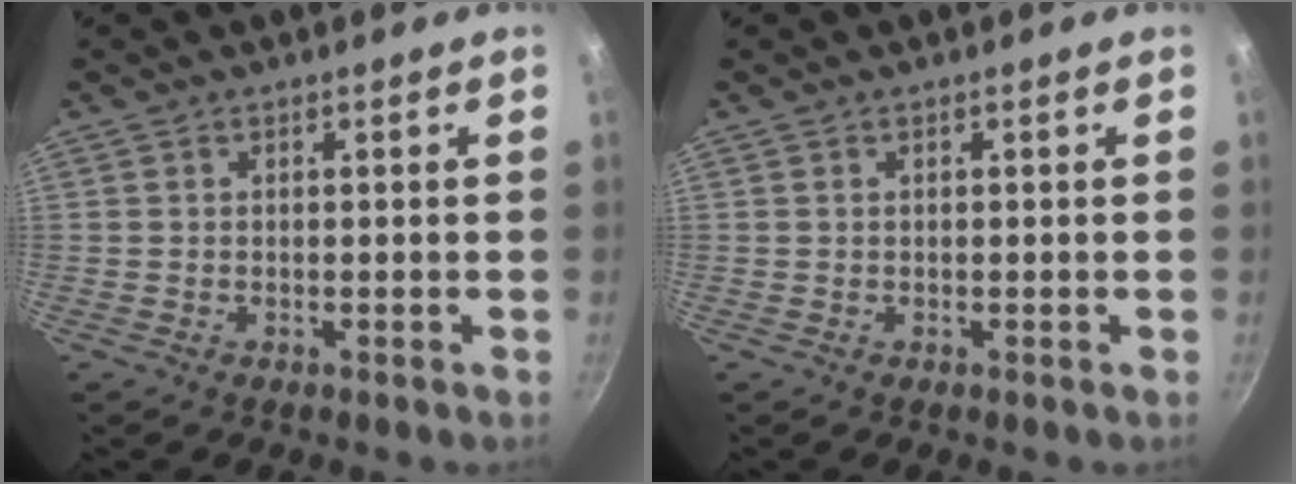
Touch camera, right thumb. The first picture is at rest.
{"total": 0.0}